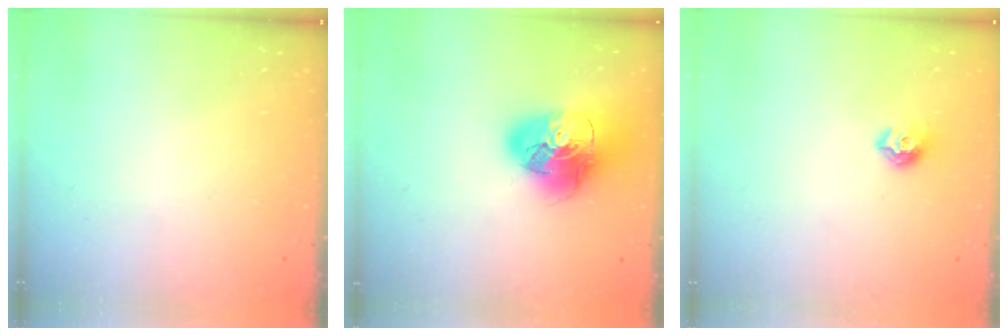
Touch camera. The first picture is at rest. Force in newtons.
{"total": 17.8, "press": 17.6, "slide": 2.6}
{"total": 7.9, "press": 7.8, "slide": 0.7}